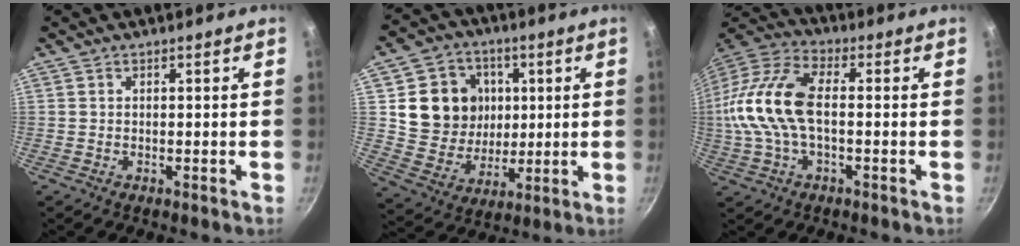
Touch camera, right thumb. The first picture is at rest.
{"total": 14.7, "force": [3.1, 13.0, 6.2], "torque": [-0.081, -0.007, 0.062]}
{"total": 16.6, "force": [-0.4, 8.7, 14.1], "torque": [-0.288, 0.031, -0.025]}